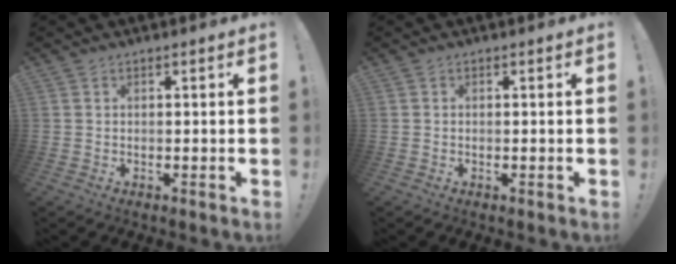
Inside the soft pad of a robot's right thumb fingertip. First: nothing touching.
{"total": 0.0}